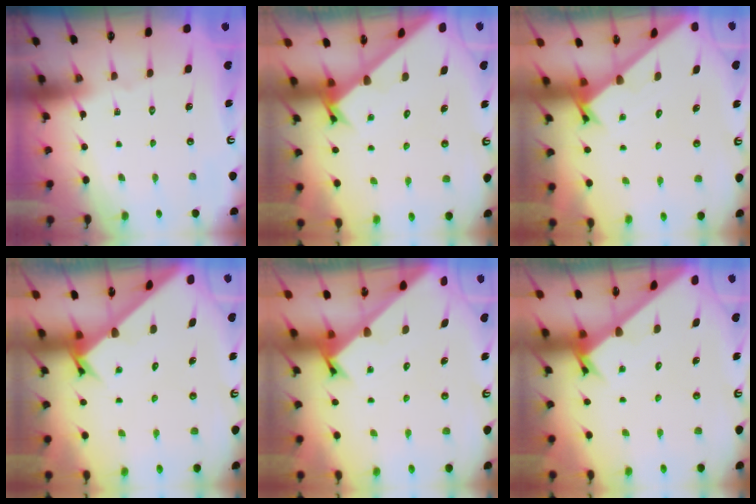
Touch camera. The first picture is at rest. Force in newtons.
{"total": 2.7, "press": 2.7, "slide": 0.2}
{"total": 1.7, "press": 1.7, "slide": 0.1}
{"total": 2.7, "press": 2.7, "slide": 0.2}
{"total": 2.5, "press": 2.5, "slide": 0.3}
{"total": 2.9, "press": 2.9, "slide": 0.1}